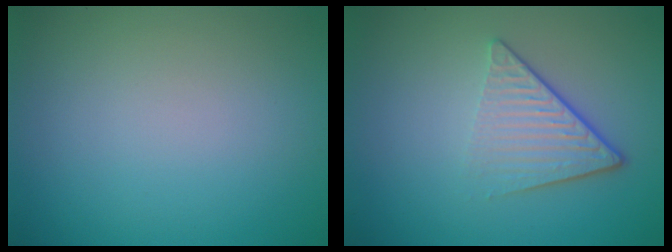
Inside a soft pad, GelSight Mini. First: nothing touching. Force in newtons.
{"total": 4.6, "press": 2.9, "slide": 3.6}